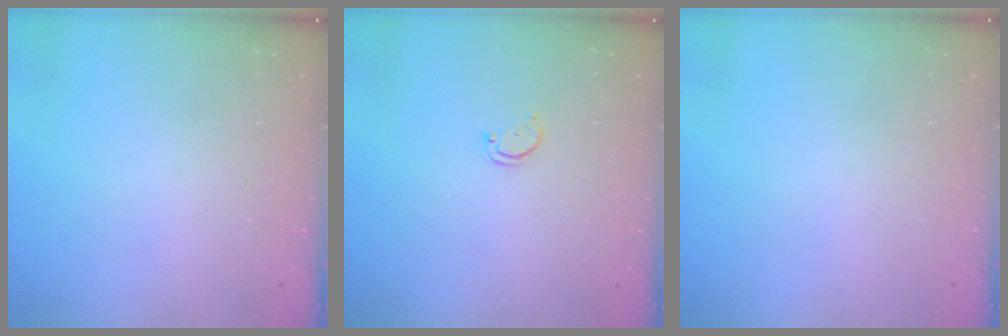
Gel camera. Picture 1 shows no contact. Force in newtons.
{"total": 1.8, "press": 1.8, "slide": 0.1}
{"total": 0.0}